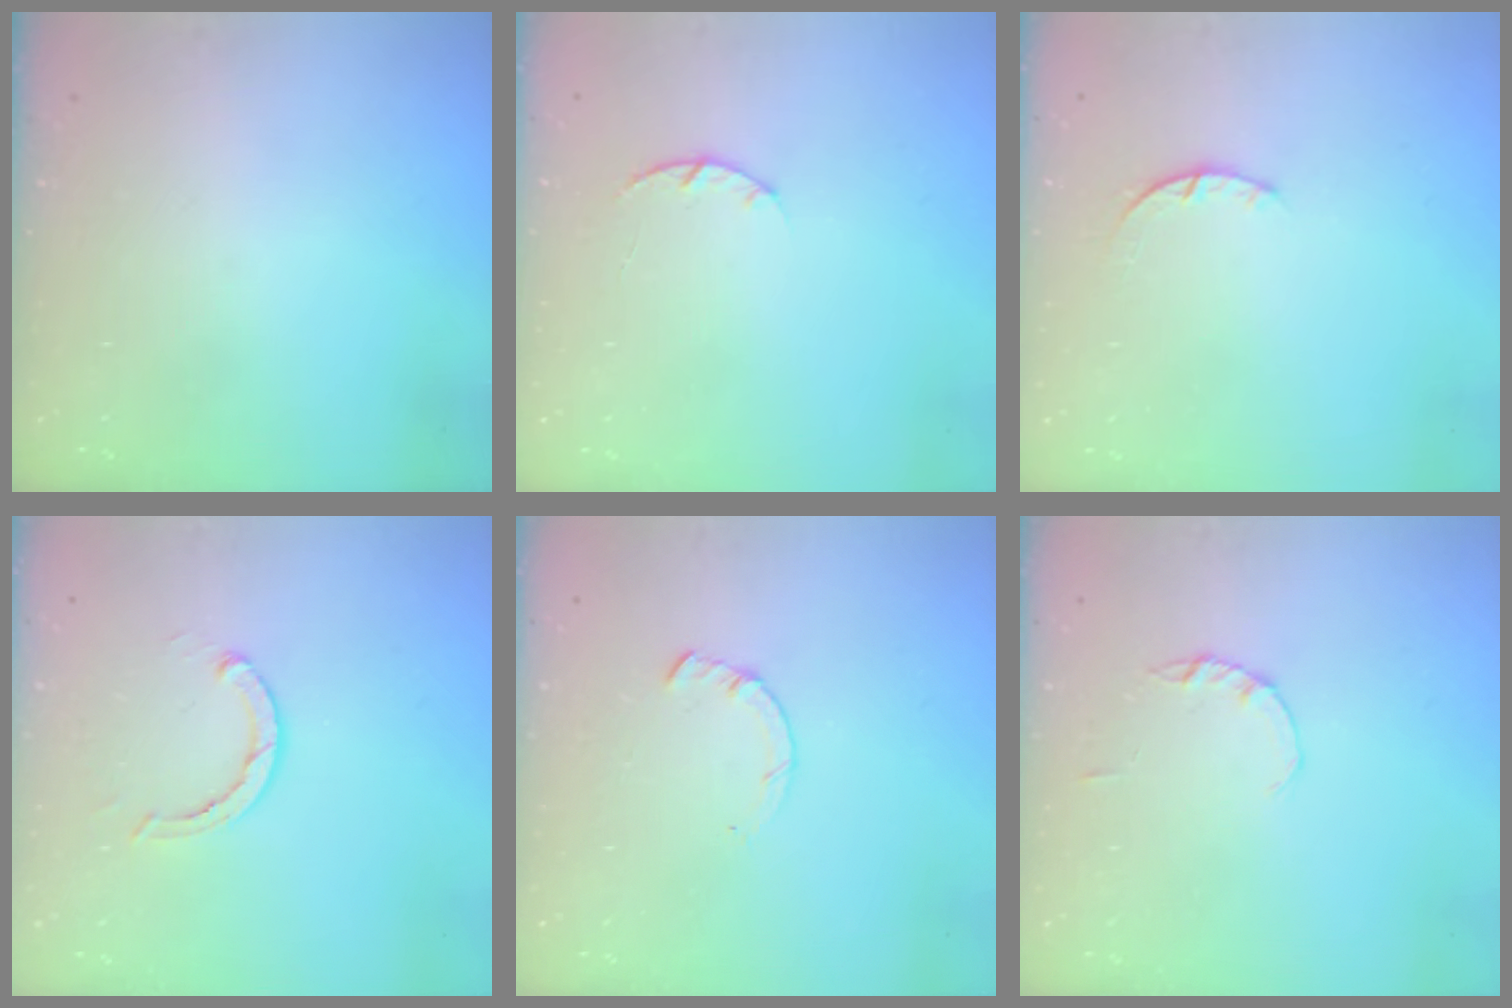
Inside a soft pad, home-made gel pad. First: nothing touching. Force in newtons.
{"total": 2.9, "press": 2.9, "slide": 0.5}
{"total": 1.2, "press": 1.2, "slide": 0.3}
{"total": 2.9, "press": 2.9, "slide": 0.5}
{"total": 1.4, "press": 1.4, "slide": 0.2}
{"total": 1.4, "press": 1.3, "slide": 0.3}